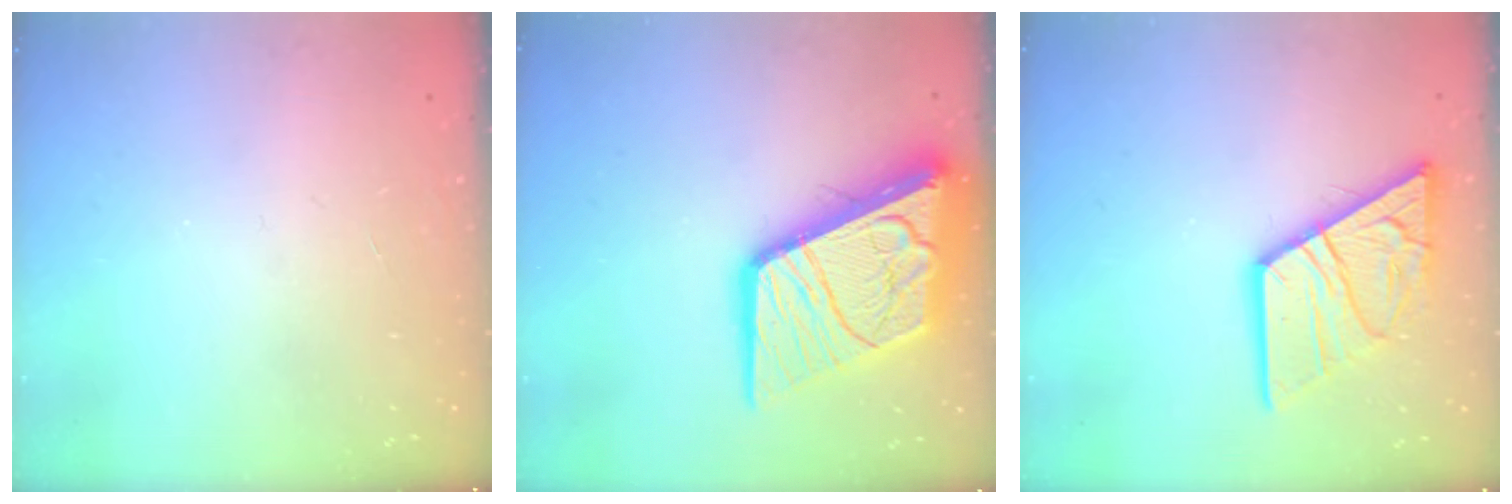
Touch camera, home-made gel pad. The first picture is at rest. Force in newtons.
{"total": 25.4, "press": 25.2, "slide": 3.1}
{"total": 16.6, "press": 16.6, "slide": 1.7}